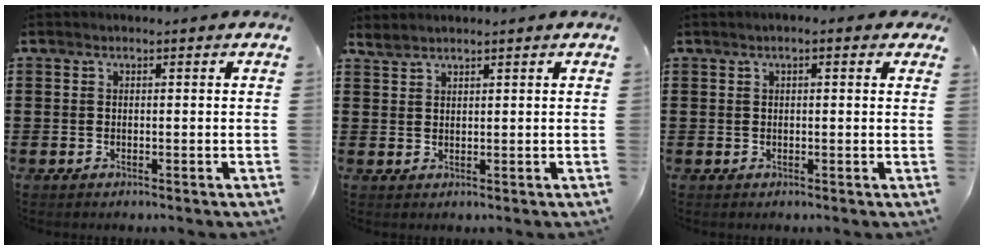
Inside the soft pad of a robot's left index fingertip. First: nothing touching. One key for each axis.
{"total": 1.6, "fx": 1.6, "fy": 0.0, "fz": 0.4, "tx": -0.011, "ty": -0.001, "tz": 0.032}
{"total": 1.7, "fx": 0.6, "fy": 0.3, "fz": 1.6, "tx": -0.031, "ty": 0.004, "tz": 0.008}